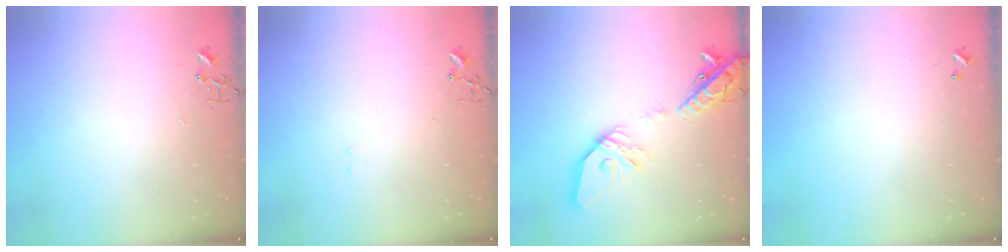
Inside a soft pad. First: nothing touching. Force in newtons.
{"total": 6.8, "press": 6.8, "slide": 0.6}
{"total": 21.4, "press": 21.2, "slide": 3.5}
{"total": 0.0}